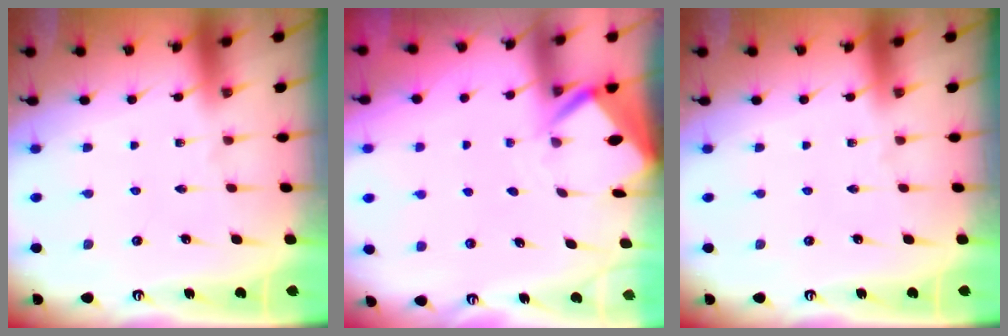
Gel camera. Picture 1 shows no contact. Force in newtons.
{"total": 3.2, "press": 3.2, "slide": 0.3}
{"total": 0.0}